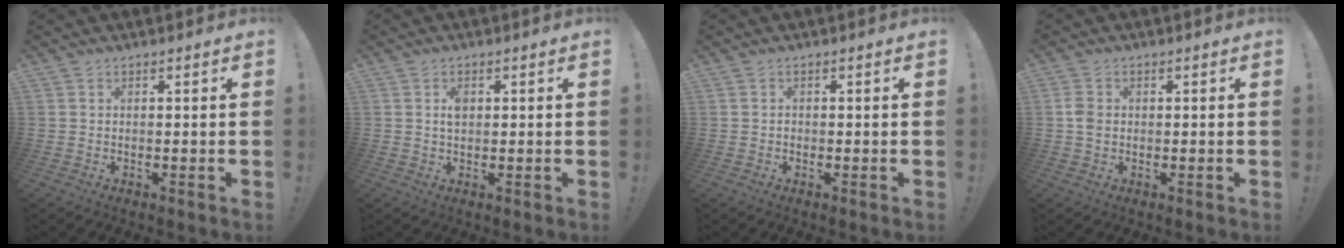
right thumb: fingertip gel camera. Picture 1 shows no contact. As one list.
[{"total": 2.3, "force": [0.4, 1.5, 1.6], "torque": [-0.027, 0.002, 0.004]}, {"total": 0.8, "force": [-0.5, 0.6, 0.0], "torque": [-0.001, 0.004, -0.008]}, {"total": 3.7, "force": [-0.2, 2.8, 2.4], "torque": [-0.043, 0.005, -0.003]}]